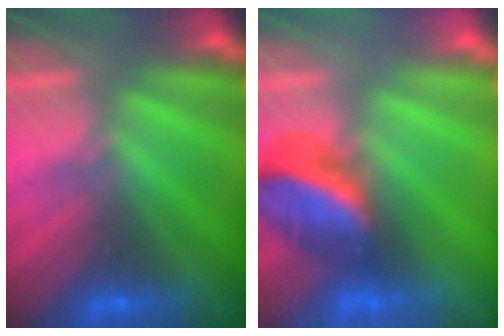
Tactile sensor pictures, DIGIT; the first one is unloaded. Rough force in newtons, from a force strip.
{"total": 2.5}